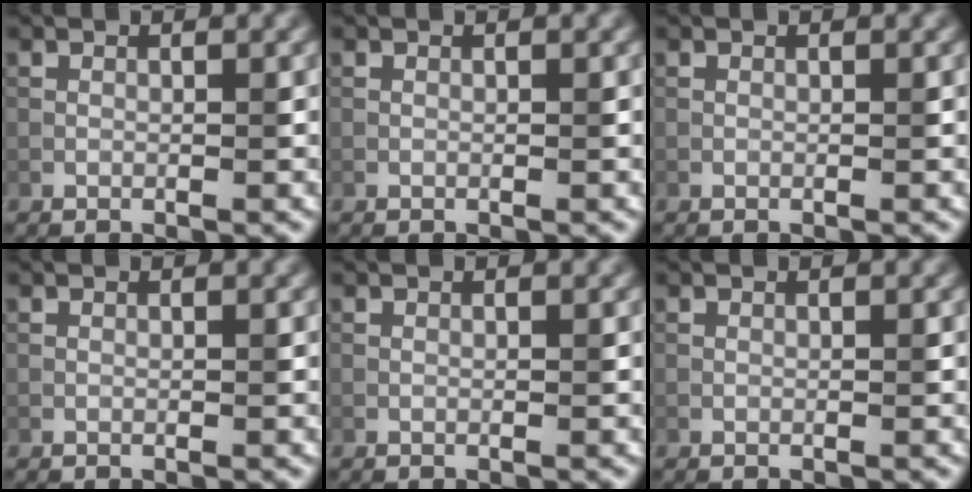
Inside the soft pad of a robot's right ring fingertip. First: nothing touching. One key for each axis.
{"total": 0.0}
{"total": 0.0}
{"total": 0.0}
{"total": 0.0}
{"total": 0.0}